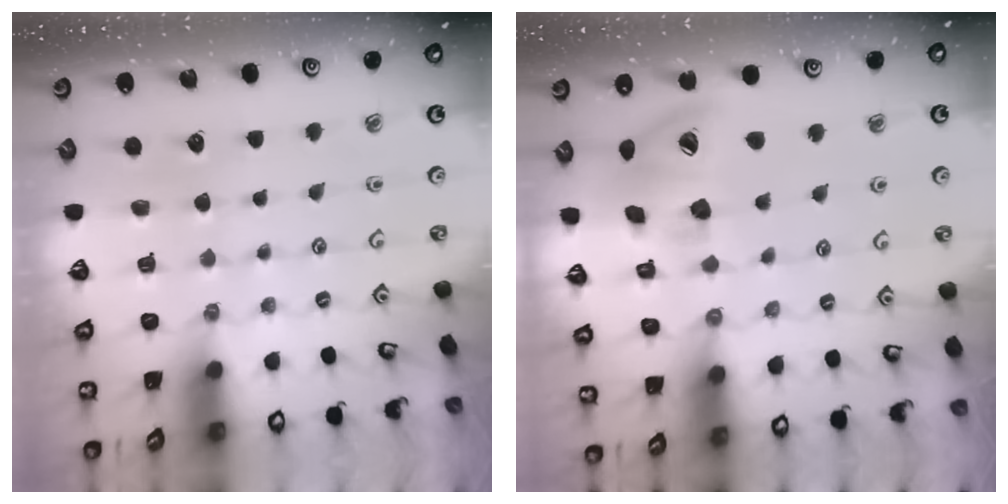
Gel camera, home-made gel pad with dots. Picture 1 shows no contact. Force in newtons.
{"total": 15.6, "press": 15.5, "slide": 2.3}